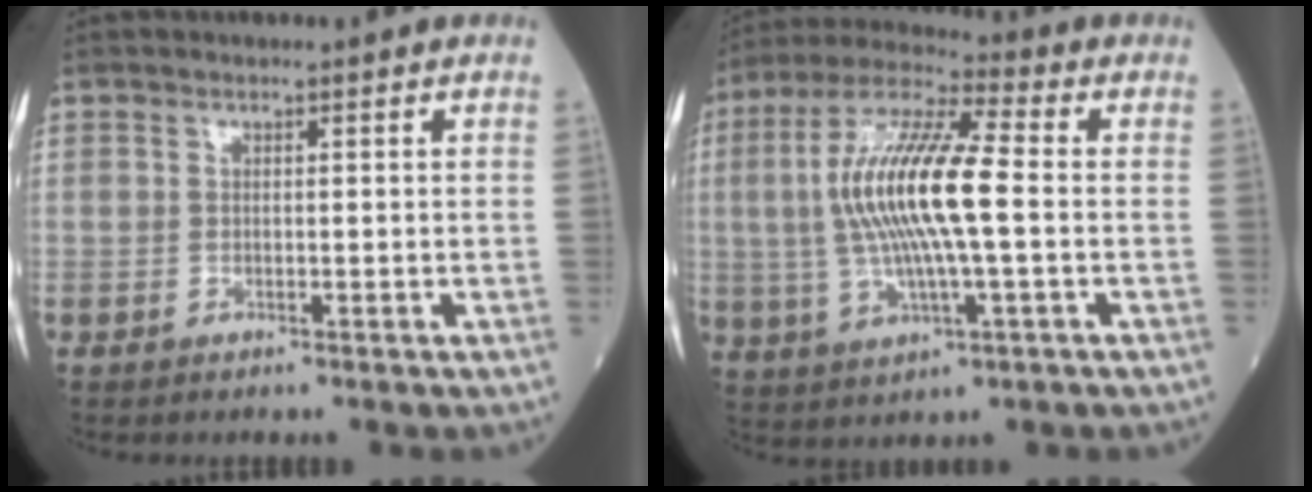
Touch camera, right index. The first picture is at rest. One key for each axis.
{"total": 15.4, "fx": 0.0, "fy": 2.7, "fz": 15.2, "tx": -0.311, "ty": 0.011, "tz": -0.004}